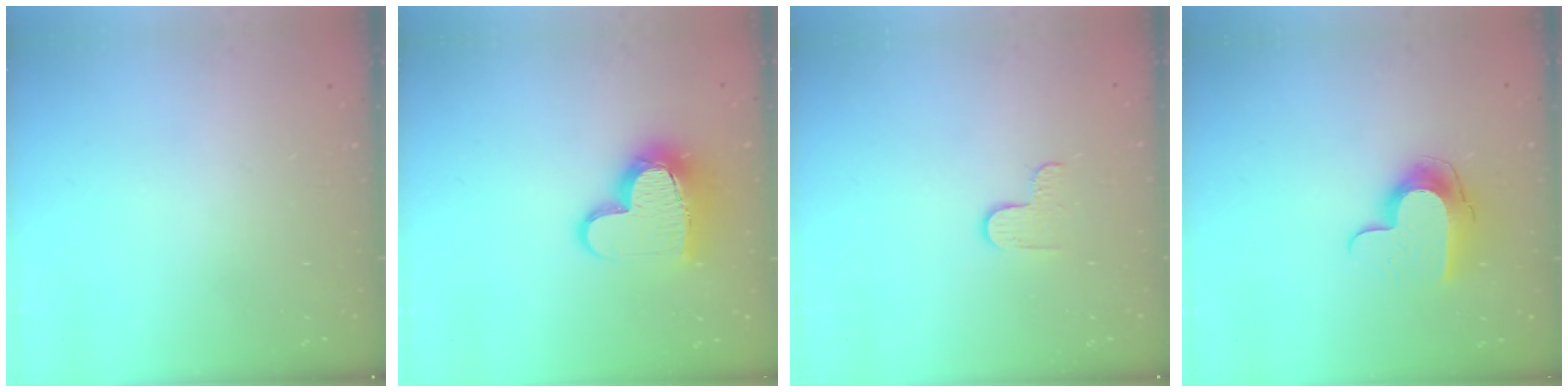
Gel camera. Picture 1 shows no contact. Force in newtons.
{"total": 12.7, "press": 12.7, "slide": 1.4}
{"total": 2.9, "press": 2.9, "slide": 0.3}
{"total": 11.2, "press": 11.1, "slide": 0.7}